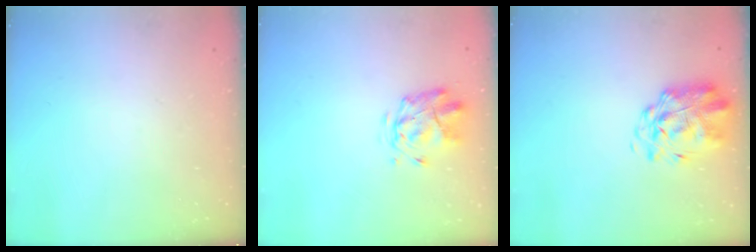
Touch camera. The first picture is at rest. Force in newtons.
{"total": 2.9, "press": 2.5, "slide": 1.4}
{"total": 2.6, "press": 2.1, "slide": 1.6}